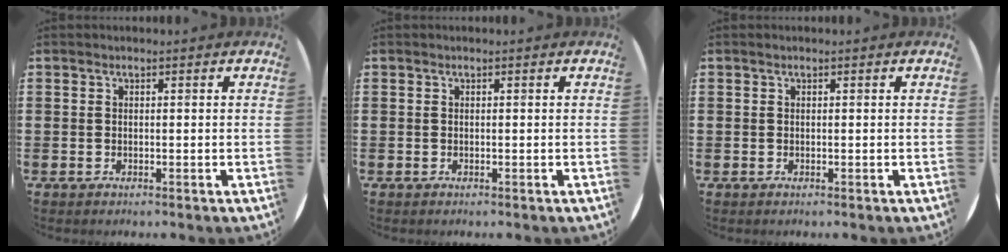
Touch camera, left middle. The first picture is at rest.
{"total": 0.0}
{"total": 0.0}